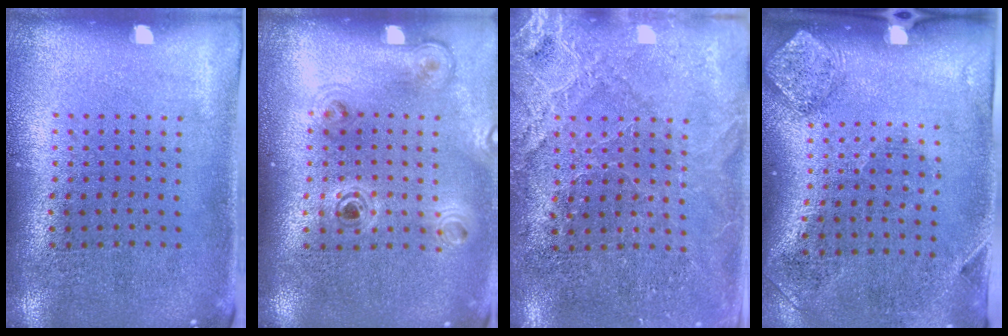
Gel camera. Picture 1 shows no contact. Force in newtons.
{"total": 1.1, "press": 1.1, "slide": 0.2}
{"total": 2.8, "press": 2.8, "slide": 0.3}
{"total": 1.9, "press": 1.1, "slide": 1.6}